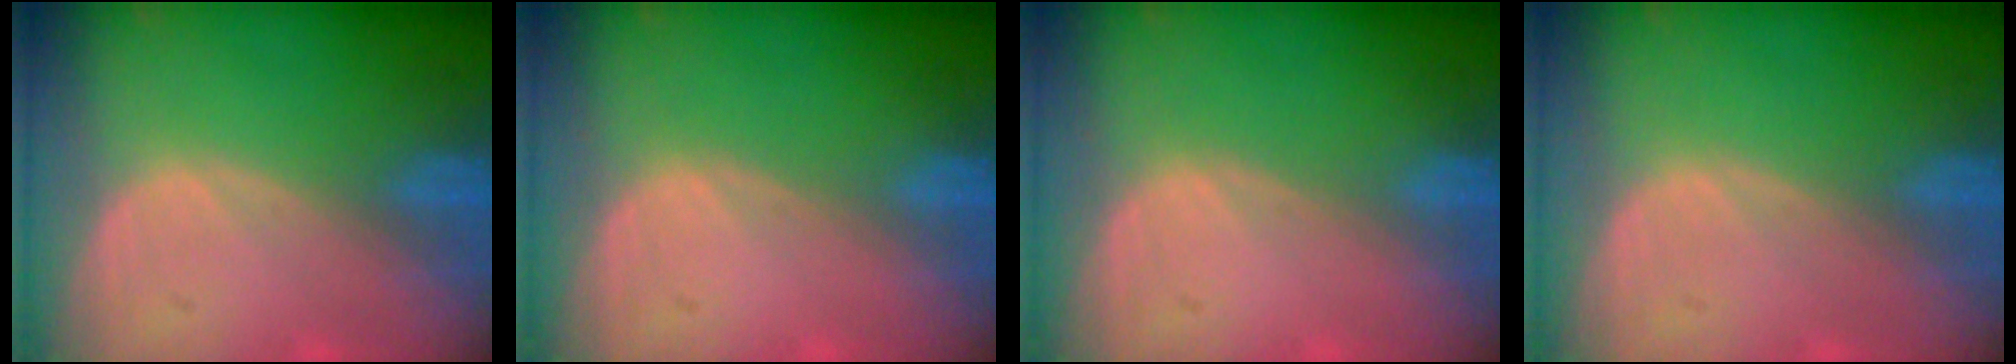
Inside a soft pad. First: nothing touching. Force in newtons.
{"total": 0.0}
{"total": 0.0}
{"total": 0.0}